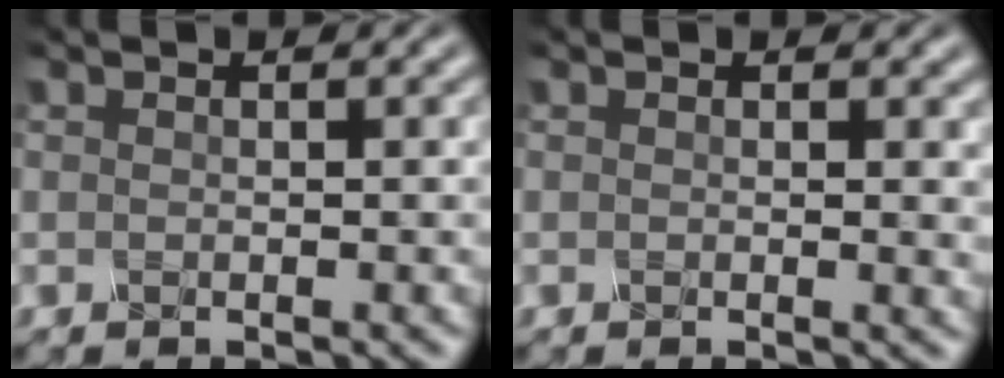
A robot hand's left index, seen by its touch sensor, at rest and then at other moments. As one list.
[{"total": 1.4, "force": [0.2, 0.4, 1.3], "torque": [-0.012, -0.001, -0.001]}]